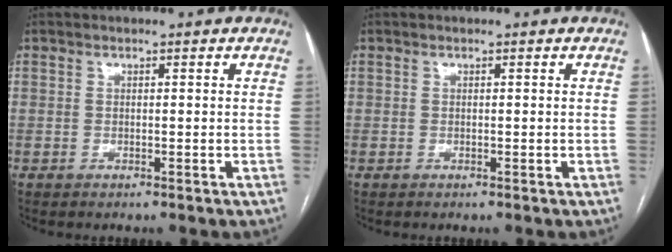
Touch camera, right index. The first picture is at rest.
{"total": 0.0}